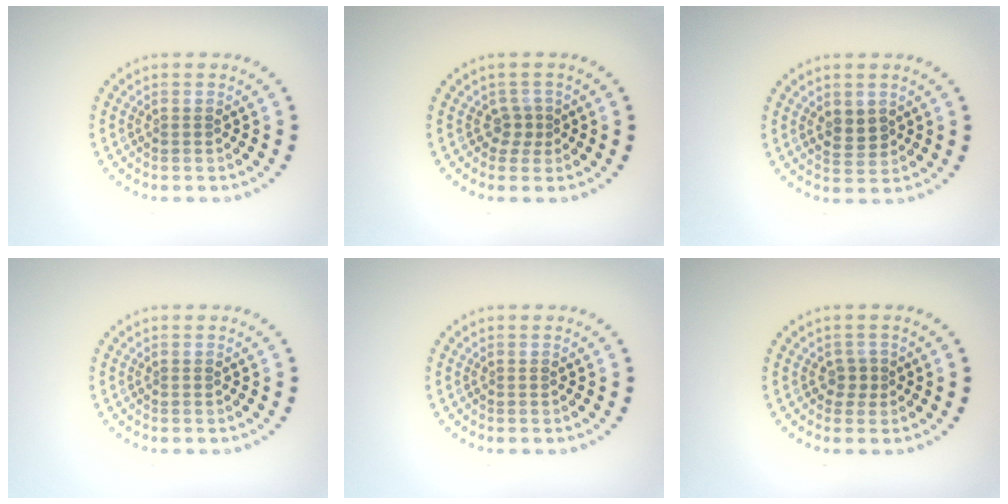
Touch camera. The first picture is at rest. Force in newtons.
{"total": 1.4, "press": 1.1, "slide": 0.9}
{"total": 2.1, "press": 2.0, "slide": 0.4}
{"total": 0.0}
{"total": 0.0}
{"total": 1.4, "press": 1.1, "slide": 0.7}